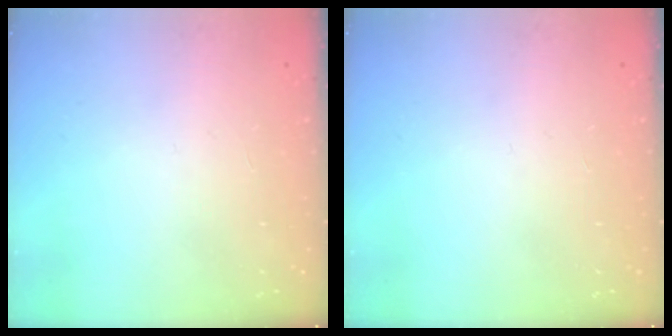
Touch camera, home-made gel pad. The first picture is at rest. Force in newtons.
{"total": 0.0}